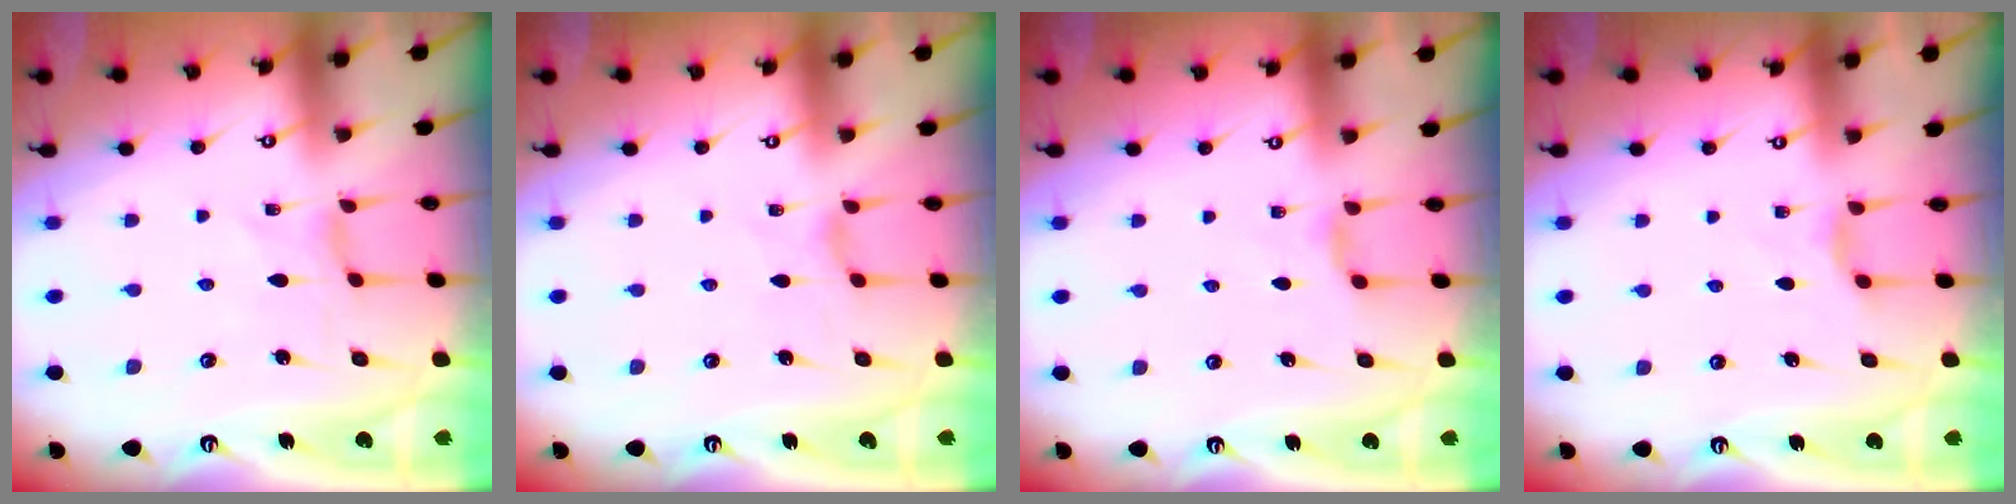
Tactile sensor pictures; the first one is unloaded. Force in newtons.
{"total": 1.2, "press": 1.2, "slide": 0.3}
{"total": 1.9, "press": 1.9, "slide": 0.4}
{"total": 2.6, "press": 2.6, "slide": 0.4}